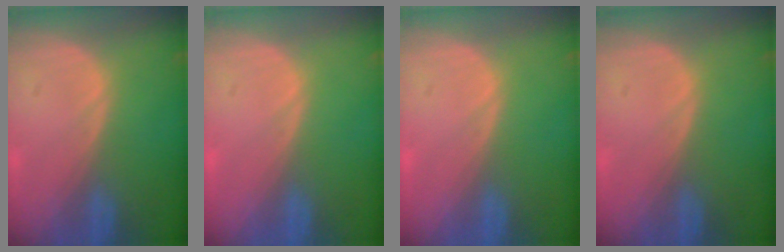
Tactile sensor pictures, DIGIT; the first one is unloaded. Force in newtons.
{"total": 0.0}
{"total": 0.0}
{"total": 0.0}